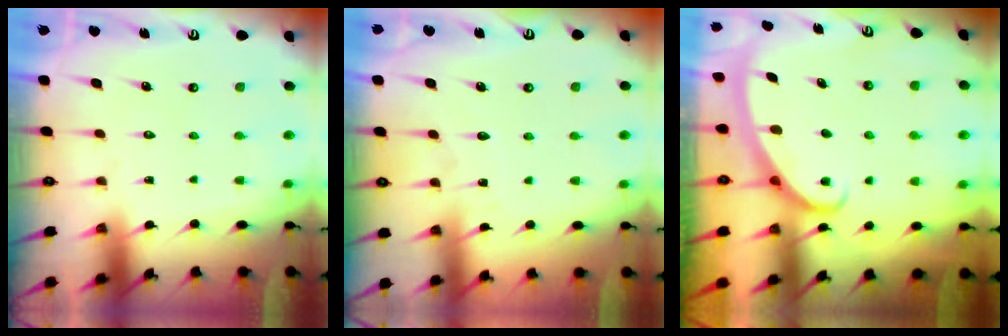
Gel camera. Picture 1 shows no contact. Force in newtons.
{"total": 3.5, "press": 3.5, "slide": 0.2}
{"total": 2.8, "press": 2.8, "slide": 0.4}